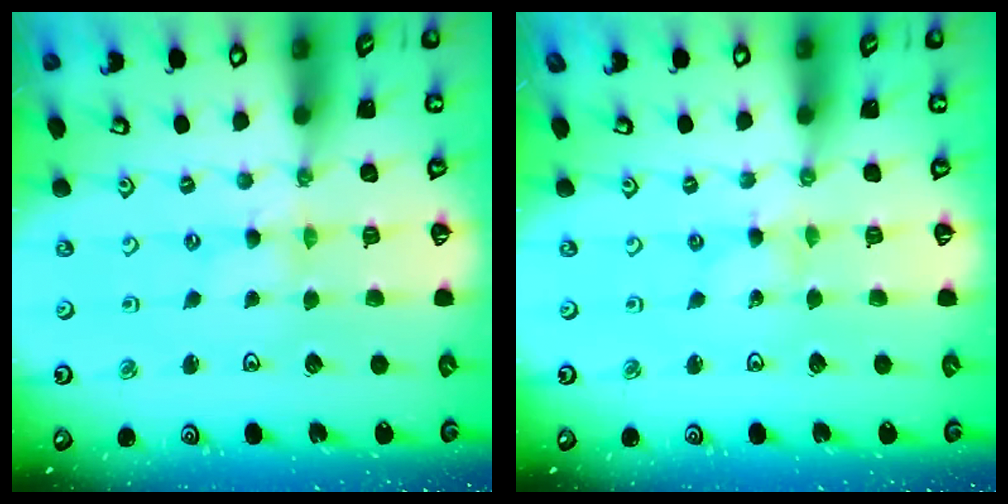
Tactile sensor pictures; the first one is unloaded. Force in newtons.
{"total": 0.0}